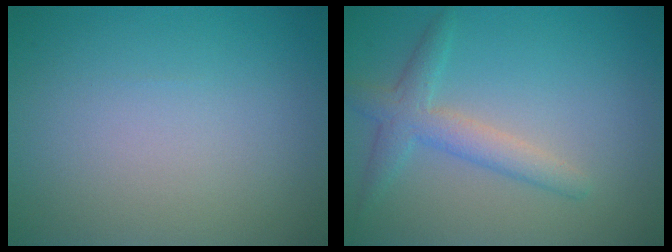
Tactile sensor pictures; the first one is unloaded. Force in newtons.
{"total": 3.1, "press": 3.0, "slide": 0.1}